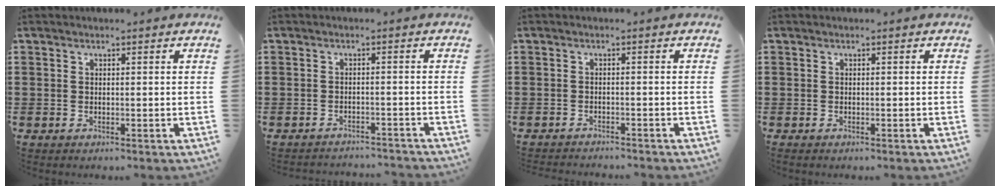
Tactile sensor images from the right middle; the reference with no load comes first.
{"total": 1.9, "force": [-1.9, 0.0, 0.2], "torque": [-0.006, 0.003, -0.039]}
{"total": 1.2, "force": [-1.2, 0.0, 0.0], "torque": [-0.003, 0.002, -0.024]}
{"total": 0.0}